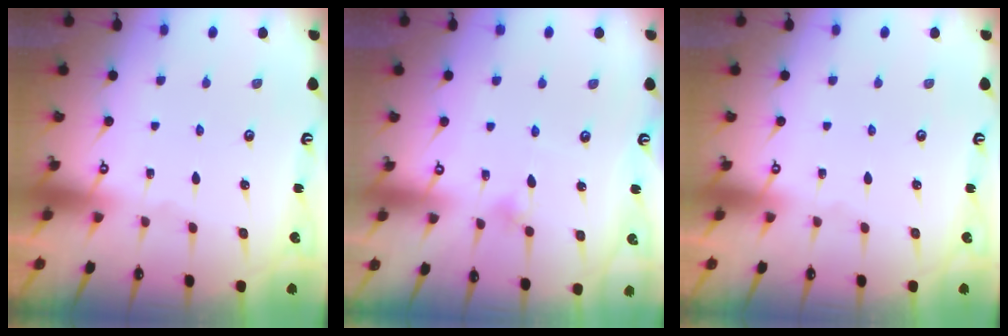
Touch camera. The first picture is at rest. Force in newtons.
{"total": 4.9, "press": 4.7, "slide": 1.4}
{"total": 0.0}